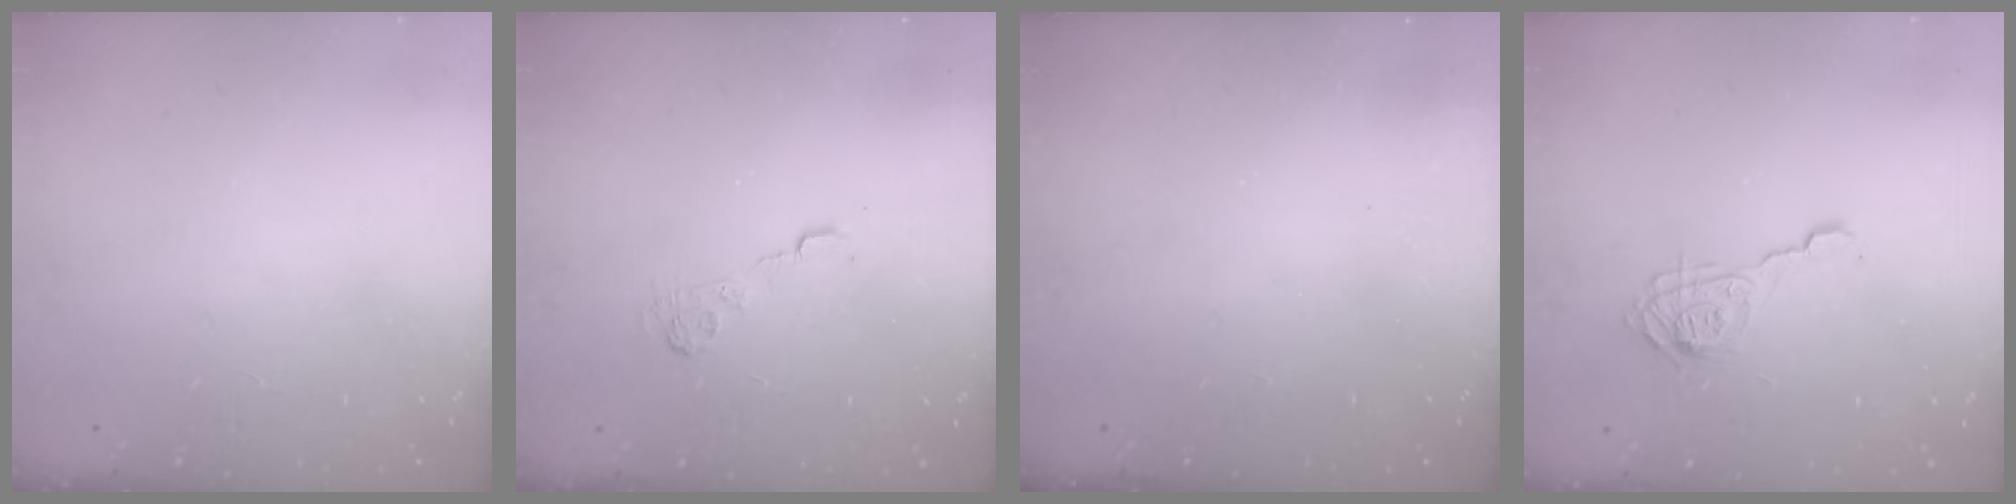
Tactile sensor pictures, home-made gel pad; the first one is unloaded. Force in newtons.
{"total": 5.0, "press": 4.9, "slide": 0.7}
{"total": 2.3, "press": 2.1, "slide": 0.8}
{"total": 11.8, "press": 11.7, "slide": 1.4}